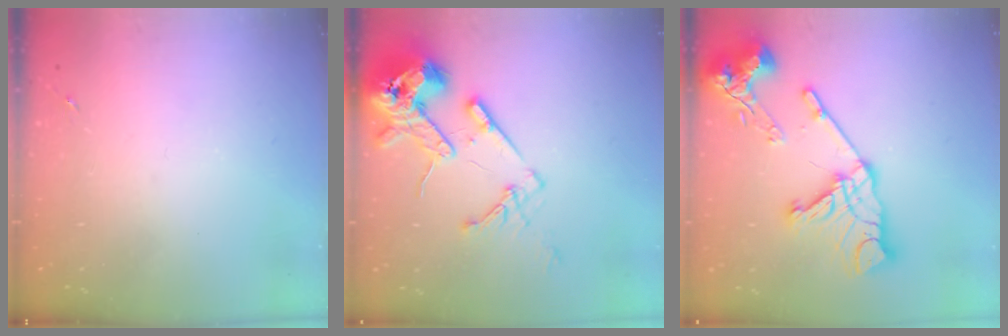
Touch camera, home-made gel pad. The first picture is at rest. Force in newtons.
{"total": 16.3, "press": 16.1, "slide": 2.5}
{"total": 20.1, "press": 20.0, "slide": 2.3}